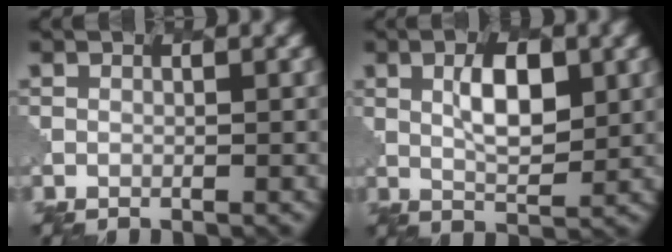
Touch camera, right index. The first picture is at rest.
{"total": 4.4, "force": [1.2, 1.8, 3.8], "torque": [-0.070, 0.002, 0.023]}